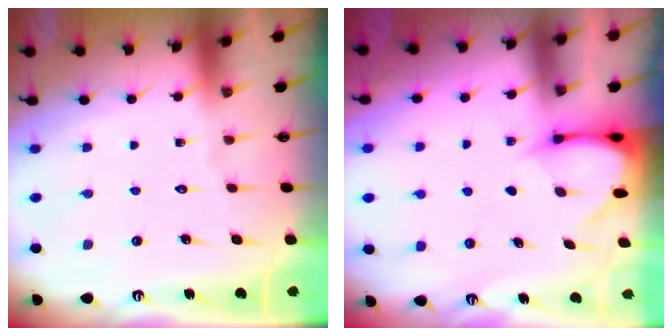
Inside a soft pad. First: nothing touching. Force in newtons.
{"total": 3.3, "press": 3.3, "slide": 0.3}